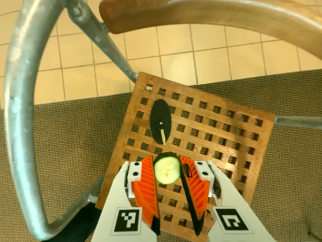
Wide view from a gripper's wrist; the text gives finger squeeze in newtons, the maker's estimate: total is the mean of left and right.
{"total": 5.6, "left": 5.3, "right": 6.0}